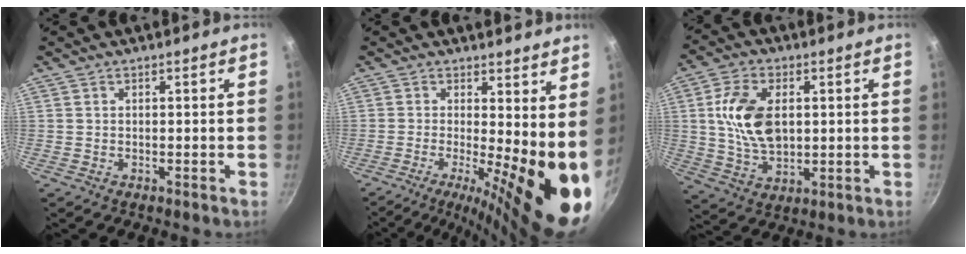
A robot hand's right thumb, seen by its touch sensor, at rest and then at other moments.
{"total": 13.5, "force": [-0.8, 3.5, 13.0], "torque": [-0.170, -0.021, -0.015]}
{"total": 12.3, "force": [1.7, 7.4, 9.7], "torque": [-0.166, -0.003, 0.034]}